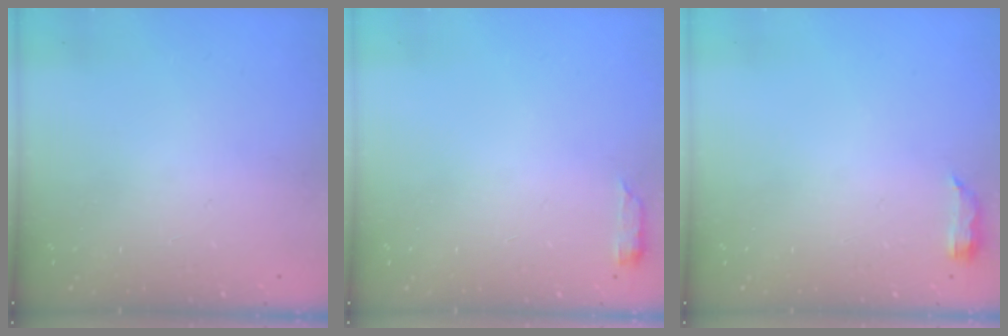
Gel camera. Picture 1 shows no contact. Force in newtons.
{"total": 2.6, "press": 2.6, "slide": 0.5}
{"total": 5.1, "press": 4.8, "slide": 1.7}